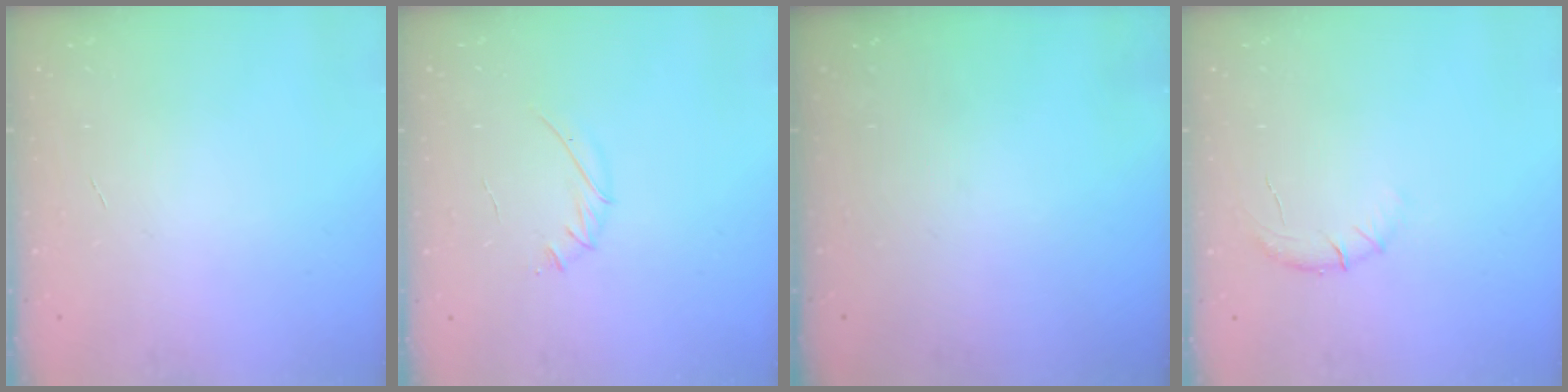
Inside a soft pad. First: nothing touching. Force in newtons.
{"total": 4.3, "press": 4.1, "slide": 1.1}
{"total": 0.0}
{"total": 7.1, "press": 6.8, "slide": 2.0}